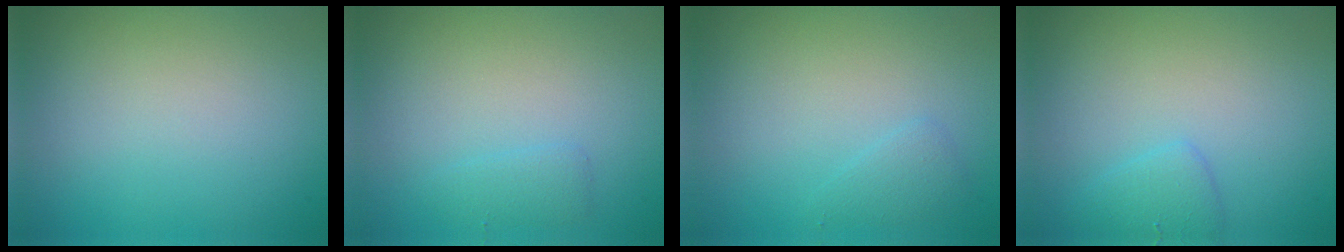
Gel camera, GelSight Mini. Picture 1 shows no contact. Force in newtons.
{"total": 1.0, "press": 1.0, "slide": 0.1}
{"total": 1.1, "press": 1.1, "slide": 0.1}
{"total": 1.6, "press": 1.6, "slide": 0.1}